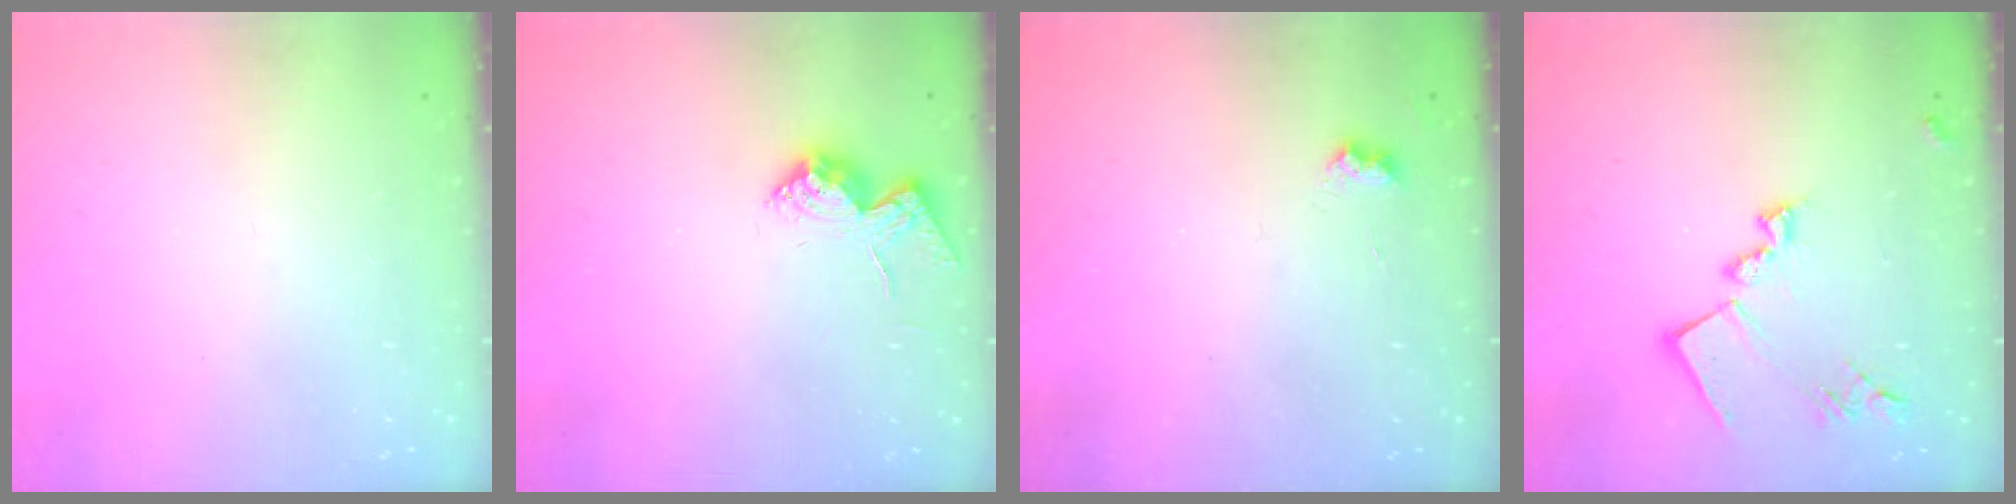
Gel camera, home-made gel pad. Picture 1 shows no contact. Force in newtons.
{"total": 12.6, "press": 12.6, "slide": 0.5}
{"total": 3.5, "press": 3.4, "slide": 0.6}
{"total": 15.3, "press": 15.2, "slide": 0.8}